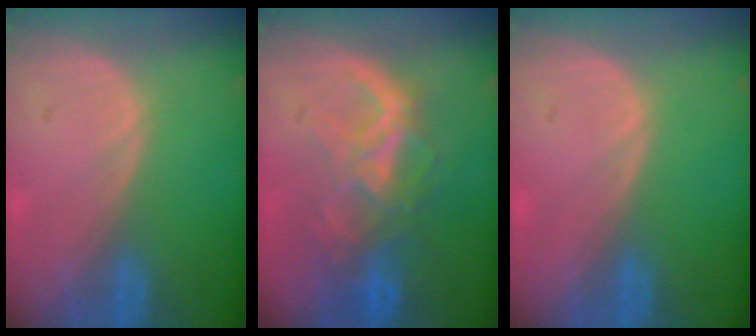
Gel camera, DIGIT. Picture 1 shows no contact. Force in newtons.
{"total": 8.7, "press": 7.6, "slide": 4.4}
{"total": 0.0}